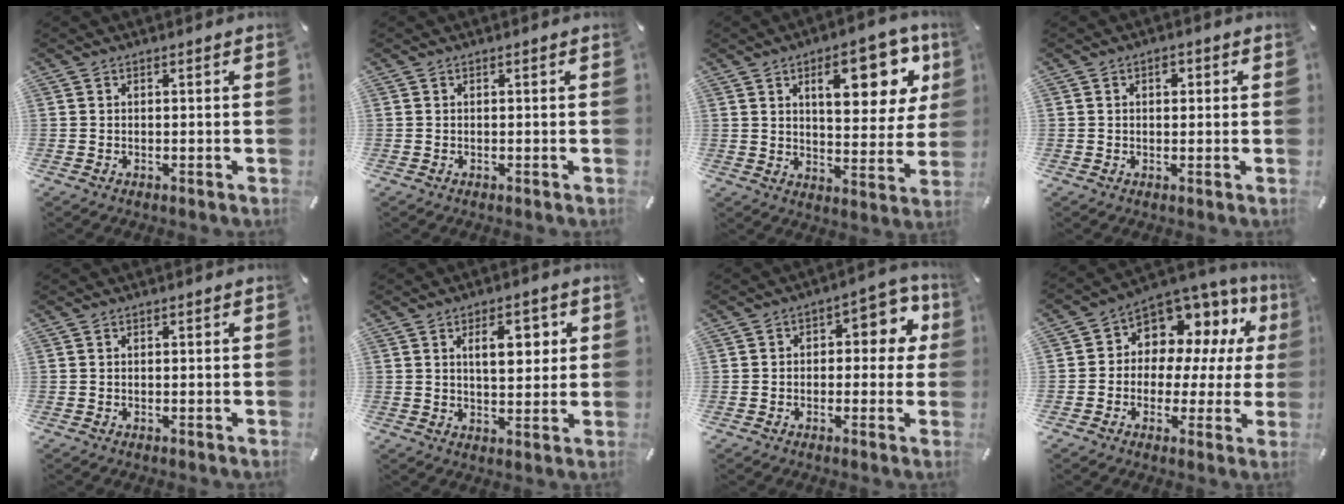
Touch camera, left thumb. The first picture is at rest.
{"total": 0.0}
{"total": 17.3, "force": [7.8, 7.9, 13.2], "torque": [-0.177, -0.022, 0.123]}
{"total": 2.2, "force": [0.4, 1.8, 1.3], "torque": [-0.003, -0.002, 0.000]}
{"total": 0.0}
{"total": 8.5, "force": [2.9, 4.5, 6.7], "torque": [-0.093, -0.006, 0.040]}
{"total": 8.3, "force": [1.4, 5.4, 6.1], "torque": [-0.072, -0.007, 0.016]}
{"total": 8.8, "force": [4.4, 7.0, 3.1], "torque": [-0.063, -0.048, 0.084]}